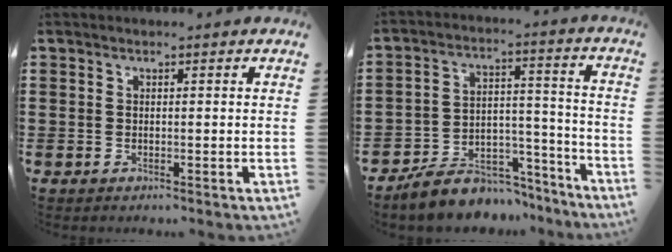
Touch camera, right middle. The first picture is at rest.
{"total": 7.5, "force": [-6.8, 3.1, 1.0], "torque": [-0.015, 0.027, -0.128]}